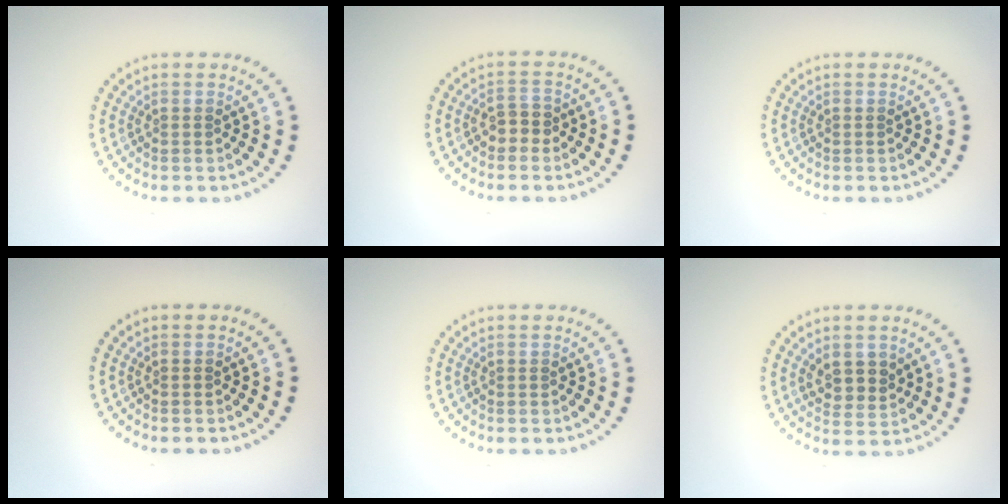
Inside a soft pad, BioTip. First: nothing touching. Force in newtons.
{"total": 1.8, "press": 1.7, "slide": 0.5}
{"total": 0.0}
{"total": 0.0}
{"total": 0.0}
{"total": 2.5, "press": 2.3, "slide": 0.9}